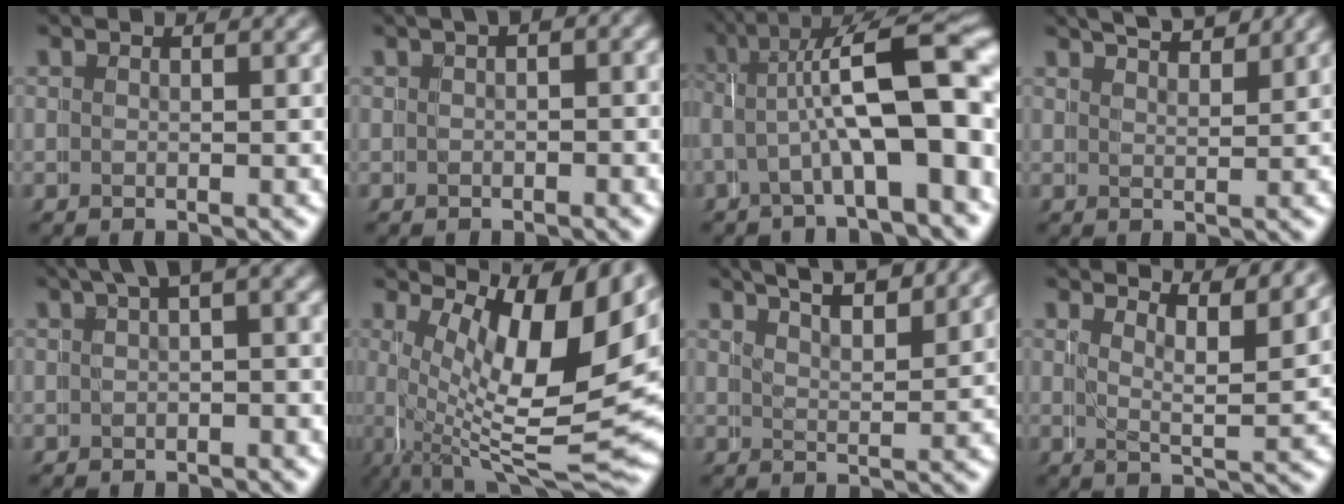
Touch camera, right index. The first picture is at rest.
{"total": 1.4, "force": [-0.1, 1.1, 0.9], "torque": [-0.004, 0.011, -0.011]}
{"total": 10.3, "force": [0.7, 4.6, 9.2], "torque": [-0.146, -0.002, 0.009]}
{"total": 4.4, "force": [4.0, 0.8, 1.5], "torque": [-0.021, 0.002, 0.063]}
{"total": 3.2, "force": [1.1, 1.5, 2.5], "torque": [-0.032, 0.012, 0.009]}
{"total": 11.9, "force": [2.5, 4.7, 10.6], "torque": [-0.162, -0.016, 0.041]}
{"total": 6.2, "force": [5.2, 1.9, 2.8], "torque": [-0.046, 0.008, 0.073]}
{"total": 4.0, "force": [3.1, 0.9, 2.3], "torque": [-0.035, -0.008, 0.043]}